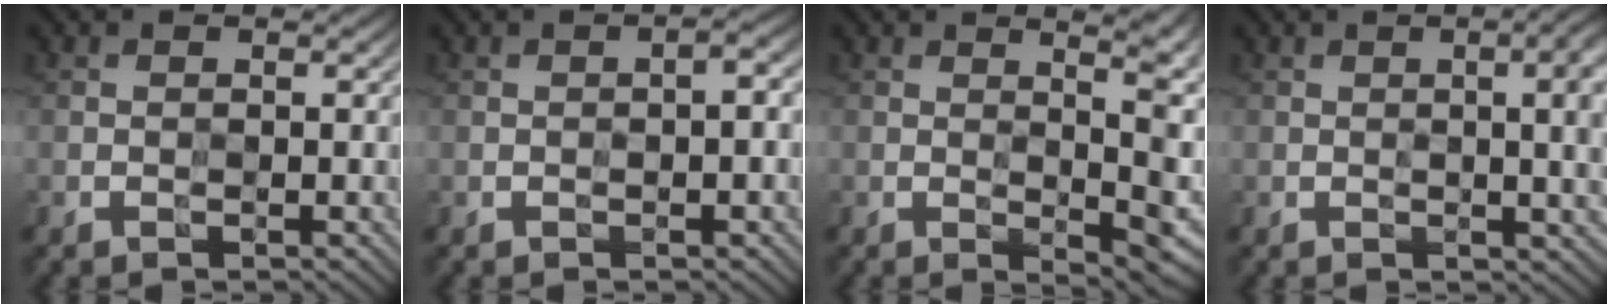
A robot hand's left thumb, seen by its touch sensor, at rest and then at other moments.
{"total": 2.2, "force": [-0.3, 0.4, 2.2], "torque": [-0.034, 0.010, -0.006]}
{"total": 10.9, "force": [3.3, 3.3, 9.8], "torque": [-0.113, 0.018, 0.054]}
{"total": 8.2, "force": [0.7, 2.6, 7.8], "torque": [-0.084, 0.013, 0.005]}